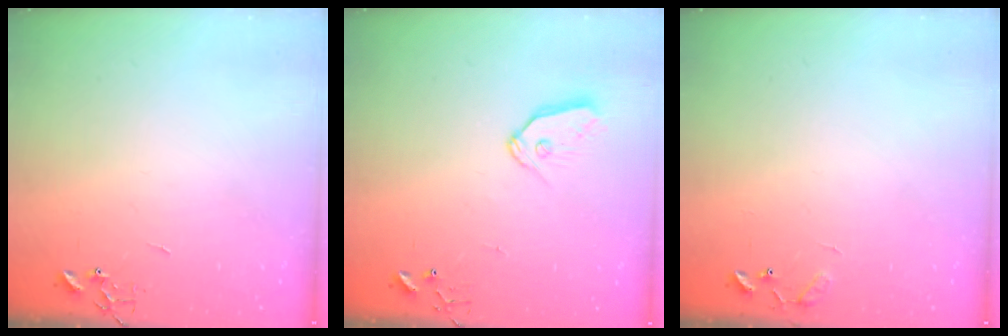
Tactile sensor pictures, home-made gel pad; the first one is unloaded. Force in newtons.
{"total": 8.4, "press": 8.4, "slide": 0.5}
{"total": 7.6, "press": 7.5, "slide": 0.6}